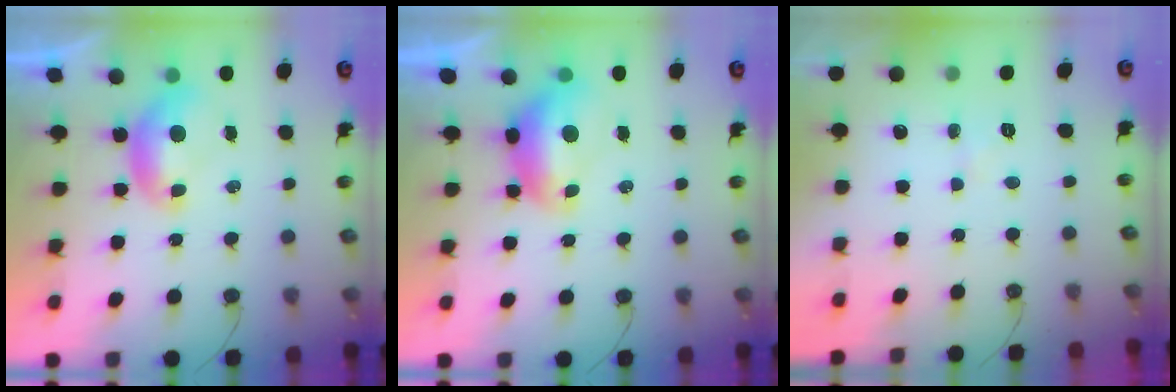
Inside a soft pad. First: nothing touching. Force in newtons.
{"total": 2.8, "press": 2.7, "slide": 0.7}
{"total": 0.9, "press": 0.9, "slide": 0.3}